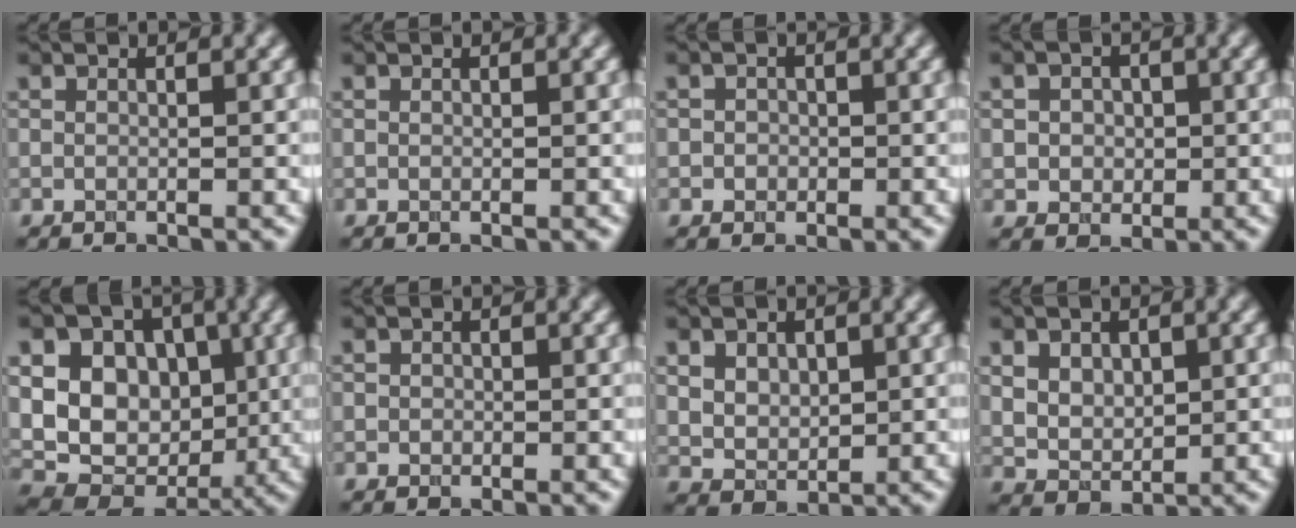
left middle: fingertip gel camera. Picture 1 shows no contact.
{"total": 0.0}
{"total": 1.3, "force": [-0.1, 1.2, 0.3], "torque": [0.010, -0.003, -0.007]}
{"total": 2.9, "force": [0.3, 2.5, 1.4], "torque": [-0.015, 0.005, -0.006]}
{"total": 15.4, "force": [2.5, 12.8, 8.2], "torque": [-0.154, 0.033, 0.036]}
{"total": 0.6, "force": [0.0, 0.6, 0.1], "torque": [0.003, -0.004, -0.002]}
{"total": 3.7, "force": [1.4, 2.7, 2.2], "torque": [-0.047, 0.007, 0.028]}
{"total": 4.5, "force": [1.6, 3.2, 2.7], "torque": [-0.053, 0.010, 0.027]}